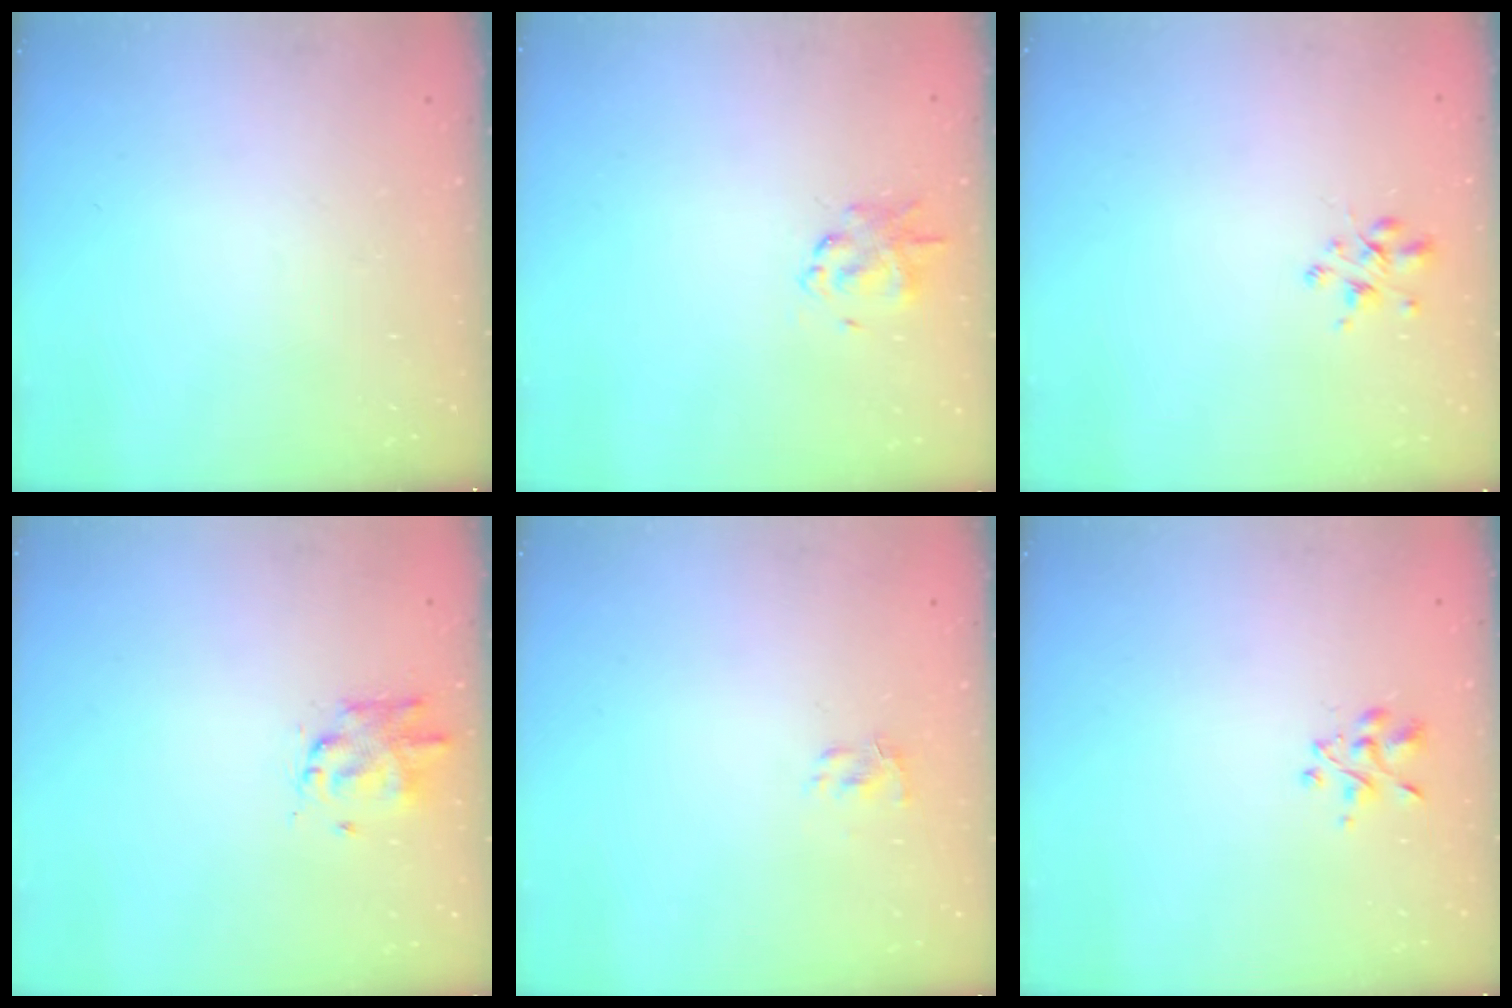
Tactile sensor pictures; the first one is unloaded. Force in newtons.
{"total": 1.9, "press": 1.8, "slide": 0.6}
{"total": 2.5, "press": 2.5, "slide": 0.5}
{"total": 2.0, "press": 1.9, "slide": 0.6}
{"total": 1.4, "press": 1.3, "slide": 0.6}
{"total": 1.7, "press": 1.6, "slide": 0.7}